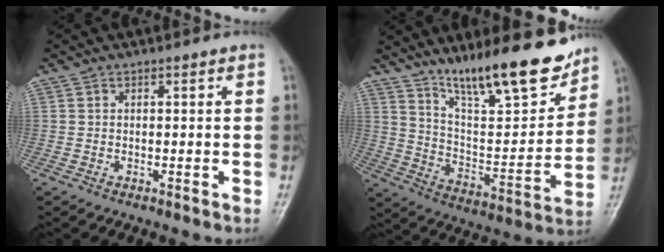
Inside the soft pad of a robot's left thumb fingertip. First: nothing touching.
{"total": 19.0, "force": [14.4, 4.4, 11.6], "torque": [-0.145, -0.084, 0.245]}